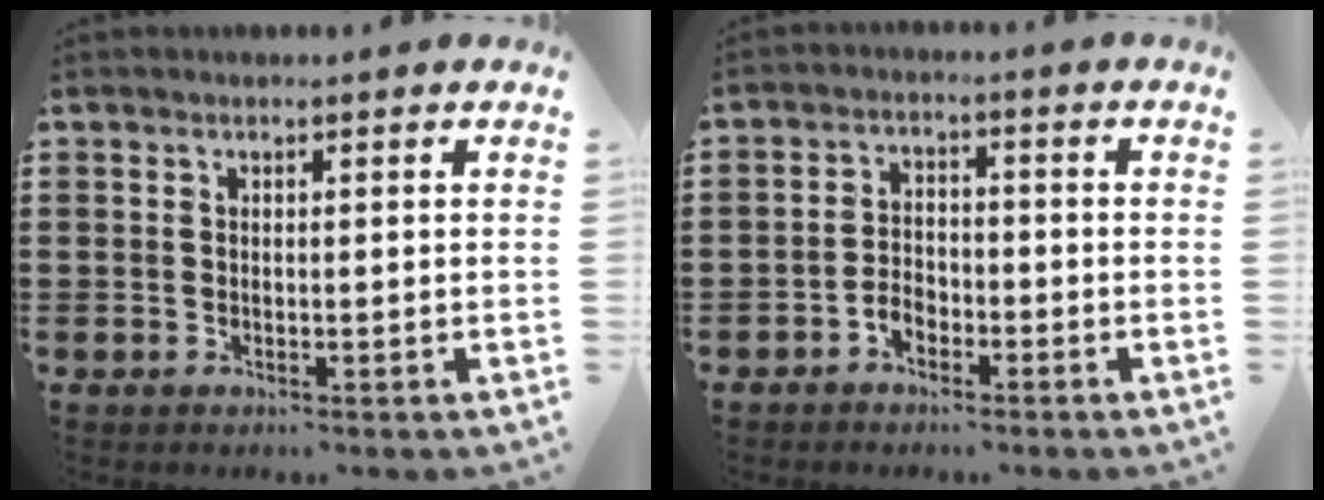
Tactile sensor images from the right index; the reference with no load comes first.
{"total": 2.8, "force": [-2.0, 1.6, 1.3], "torque": [-0.036, 0.000, -0.043]}